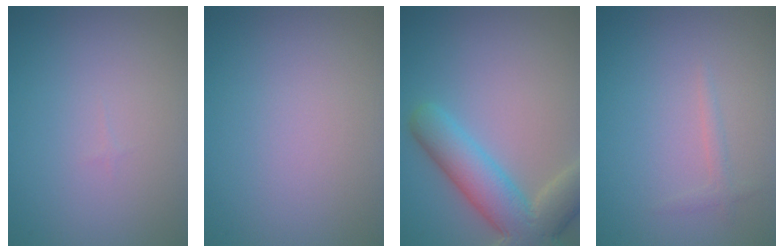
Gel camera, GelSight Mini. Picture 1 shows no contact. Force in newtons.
{"total": 0.0}
{"total": 7.5, "press": 7.4, "slide": 0.6}
{"total": 0.9, "press": 0.9, "slide": 0.1}